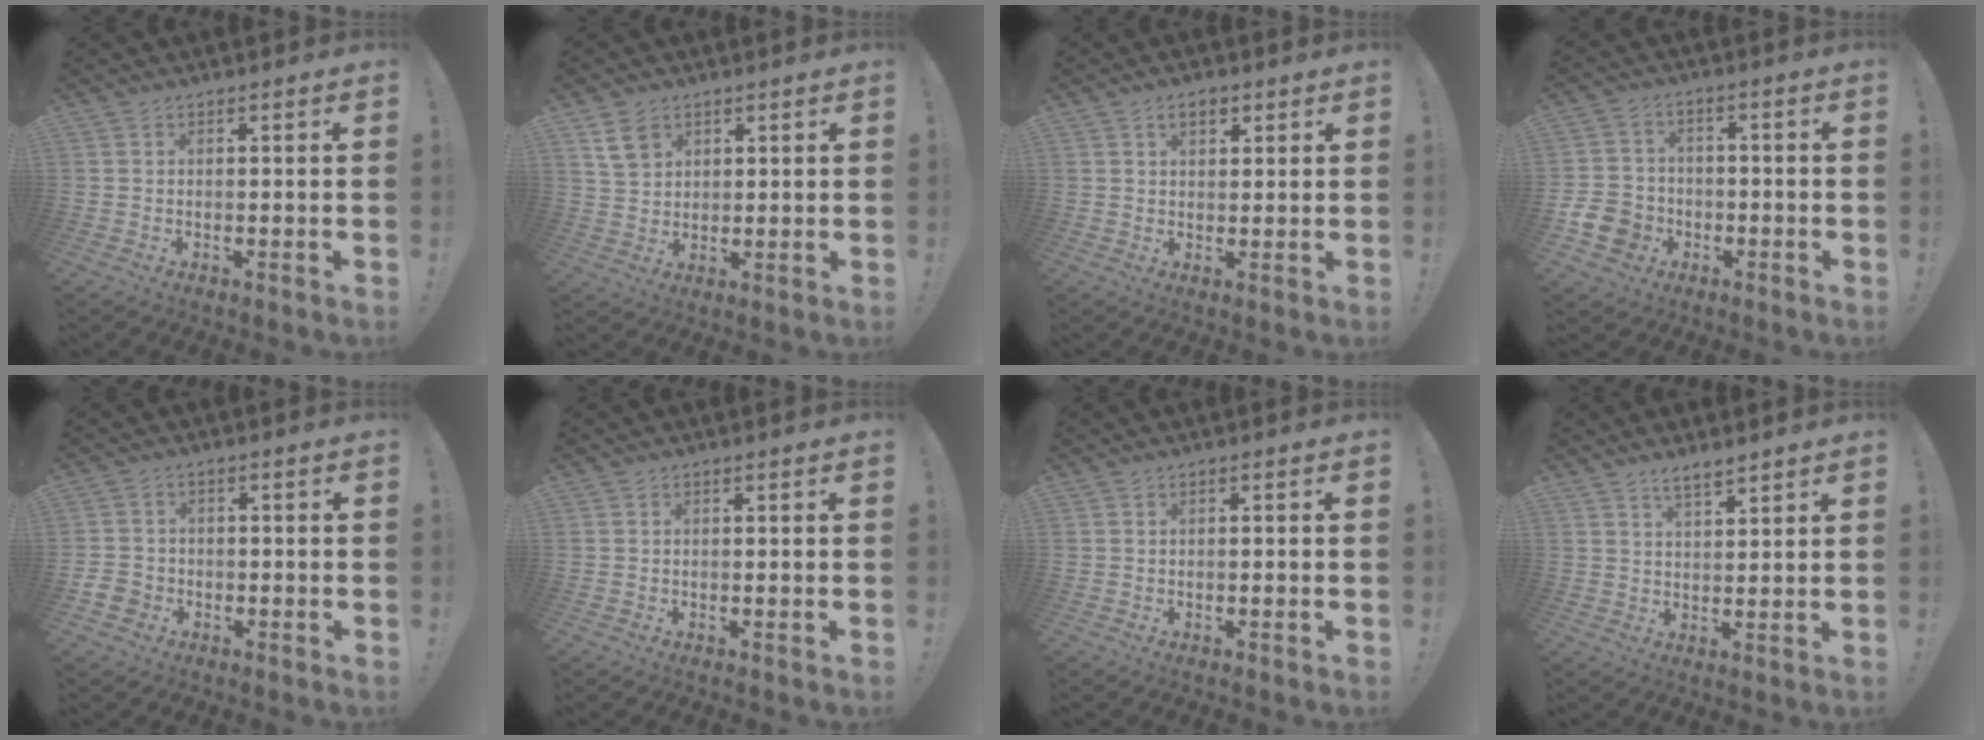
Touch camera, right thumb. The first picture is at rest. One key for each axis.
{"total": 6.5, "fx": 4.0, "fy": 4.7, "fz": 2.2, "tx": -0.026, "ty": -0.008, "tz": 0.075}
{"total": 4.0, "fx": 1.9, "fy": 2.5, "fz": 2.5, "tx": -0.036, "ty": 0.001, "tz": 0.032}
{"total": 10.3, "fx": -4.3, "fy": 8.5, "fz": 4.0, "tx": -0.073, "ty": 0.025, "tz": -0.077}
{"total": 5.0, "fx": -2.7, "fy": 3.8, "fz": 1.8, "tx": -0.047, "ty": 0.011, "tz": -0.052}
{"total": 0.0}
{"total": 0.8, "fx": -0.5, "fy": -0.1, "fz": 0.6, "tx": -0.012, "ty": 0.000, "tz": -0.009}
{"total": 4.5, "fx": 3.8, "fy": 1.3, "fz": 2.1, "tx": -0.029, "ty": -0.026, "tz": 0.066}